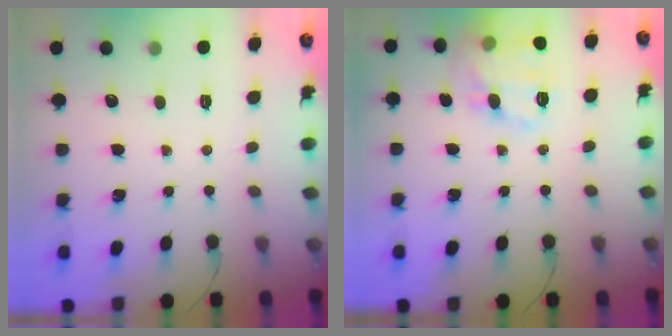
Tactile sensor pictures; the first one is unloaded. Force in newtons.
{"total": 15.0, "press": 15.0, "slide": 0.8}